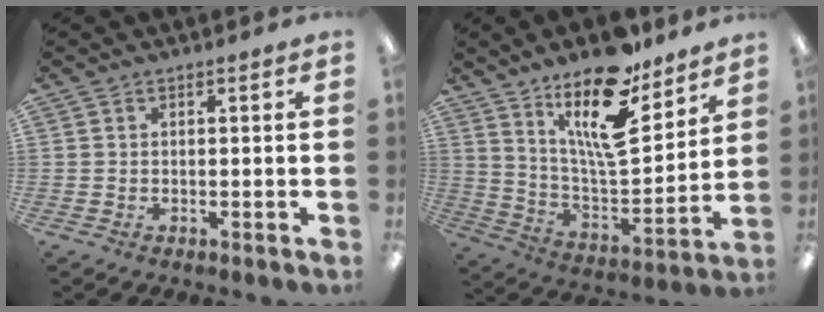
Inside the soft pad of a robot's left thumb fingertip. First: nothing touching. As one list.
[{"total": 18.9, "force": [13.1, 6.2, 12.2], "torque": [-0.209, -0.086, 0.222]}]